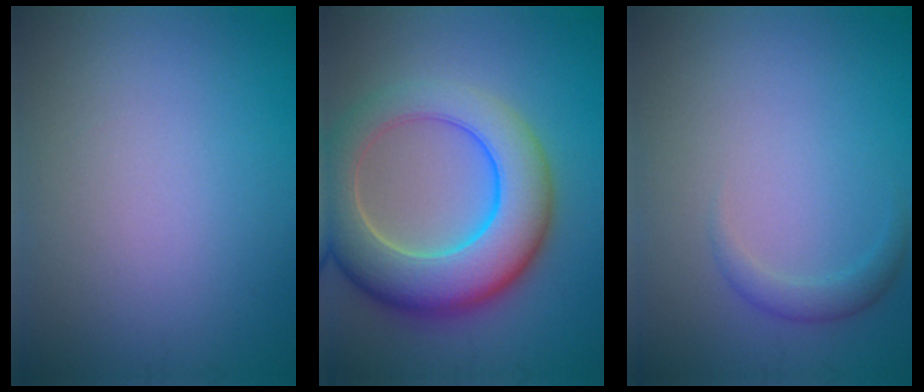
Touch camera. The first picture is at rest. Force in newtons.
{"total": 10.3, "press": 10.3, "slide": 0.8}
{"total": 1.6, "press": 1.6, "slide": 0.1}